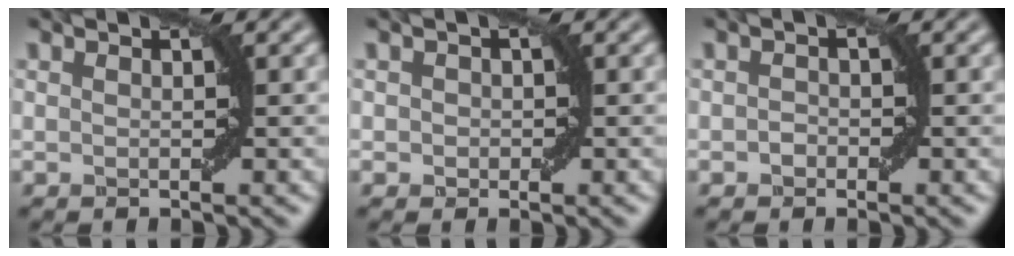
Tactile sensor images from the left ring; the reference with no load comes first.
{"total": 1.0, "force": [-0.1, 0.9, 0.2], "torque": [0.001, 0.000, -0.003]}
{"total": 0.8, "force": [-0.4, 0.6, 0.3], "torque": [-0.005, 0.000, -0.007]}